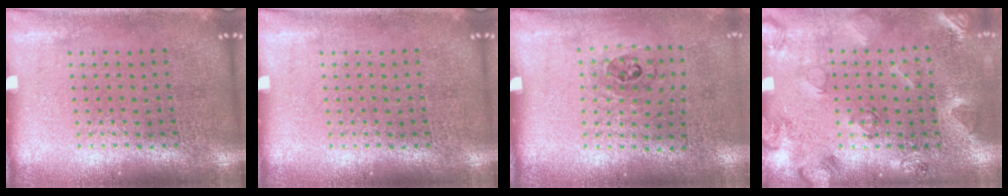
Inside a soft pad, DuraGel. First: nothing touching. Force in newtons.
{"total": 0.0}
{"total": 1.1, "press": 0.7, "slide": 0.8}
{"total": 2.1, "press": 2.0, "slide": 0.7}